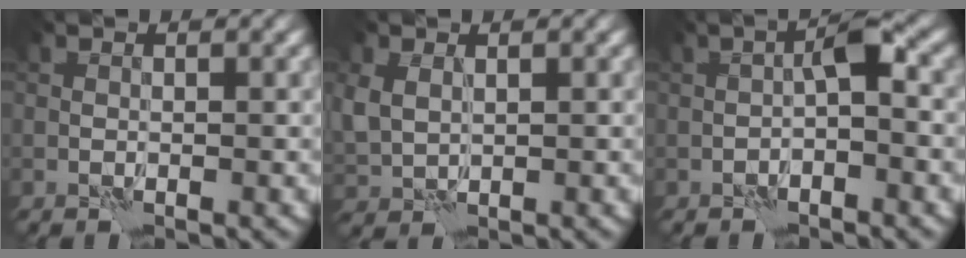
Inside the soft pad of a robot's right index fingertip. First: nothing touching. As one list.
[{"total": 2.7, "force": [0.8, 2.1, 1.6], "torque": [-0.046, -0.005, 0.020]}, {"total": 2.4, "force": [-0.6, 0.5, 2.3], "torque": [-0.038, 0.011, -0.017]}]